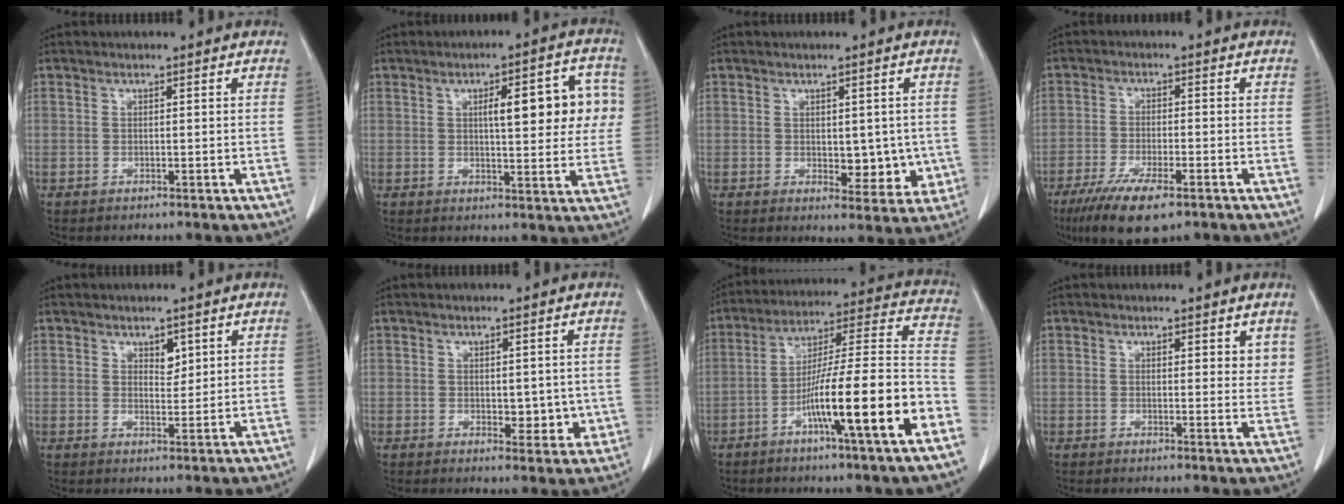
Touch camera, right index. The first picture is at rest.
{"total": 11.0, "force": [2.3, 3.1, 10.3], "torque": [-0.128, 0.025, 0.029]}
{"total": 5.7, "force": [-0.4, 3.3, 4.7], "torque": [-0.044, -0.005, 0.008]}
{"total": 9.1, "force": [-5.8, 2.1, 6.7], "torque": [-0.119, -0.018, -0.096]}
{"total": 2.3, "force": [1.3, 1.2, 1.4], "torque": [-0.018, -0.005, 0.026]}
{"total": 4.0, "force": [-0.1, 2.4, 3.2], "torque": [-0.030, -0.006, 0.008]}
{"total": 19.0, "force": [-7.9, 0.0, 17.2], "torque": [-0.261, -0.001, -0.128]}
{"total": 3.3, "force": [2.3, 1.1, 2.1], "torque": [-0.017, -0.014, 0.025]}